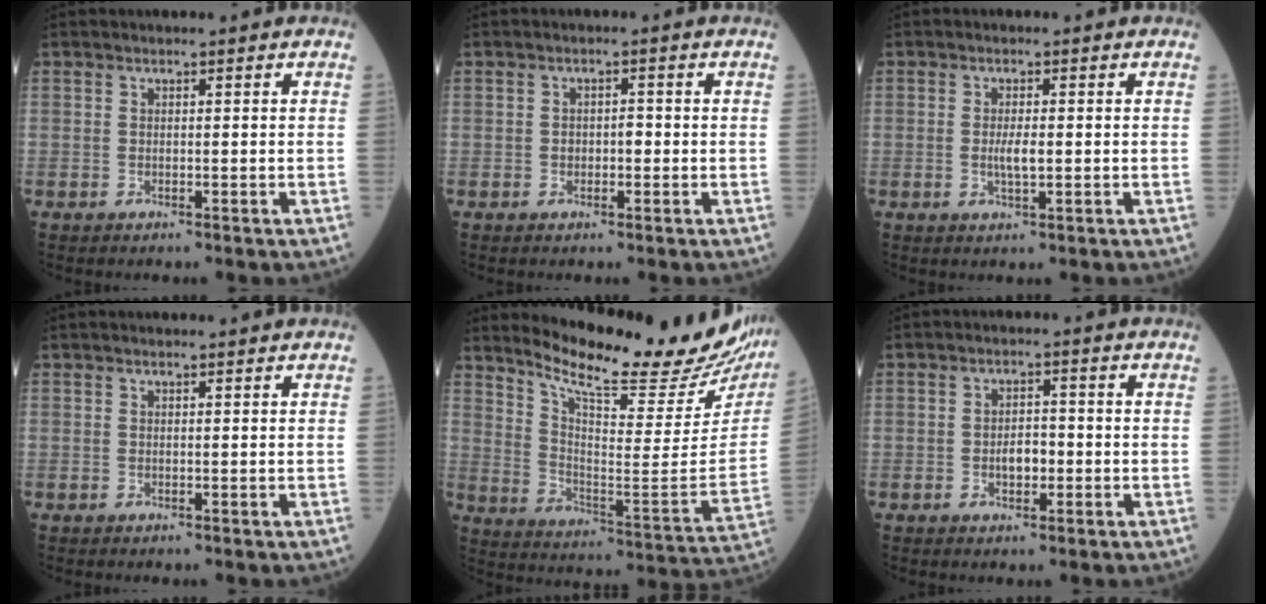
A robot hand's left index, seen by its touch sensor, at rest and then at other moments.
{"total": 1.7, "force": [-0.3, 1.0, 1.4], "torque": [-0.018, 0.005, -0.005]}
{"total": 2.6, "force": [-0.2, 0.6, 2.5], "torque": [-0.052, -0.002, -0.002]}
{"total": 0.9, "force": [0.9, 0.0, 0.3], "torque": [-0.006, 0.007, 0.016]}
{"total": 24.6, "force": [21.8, 2.6, 11.1], "torque": [-0.184, -0.088, 0.299]}
{"total": 3.1, "force": [-0.8, 1.7, 2.5], "torque": [-0.042, 0.005, -0.011]}